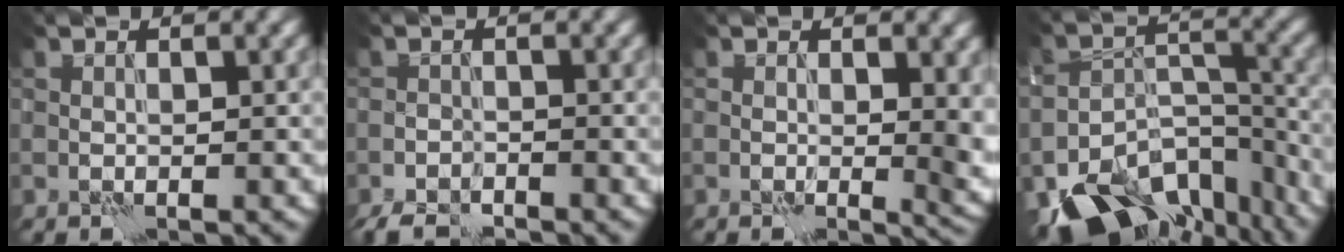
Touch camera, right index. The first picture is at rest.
{"total": 3.3, "force": [-3.0, 1.0, 1.1], "torque": [-0.018, -0.010, -0.057]}
{"total": 4.6, "force": [-0.1, 2.0, 4.2], "torque": [-0.043, -0.009, 0.004]}
{"total": 13.5, "force": [-10.5, 6.8, 5.3], "torque": [-0.099, -0.012, -0.135]}